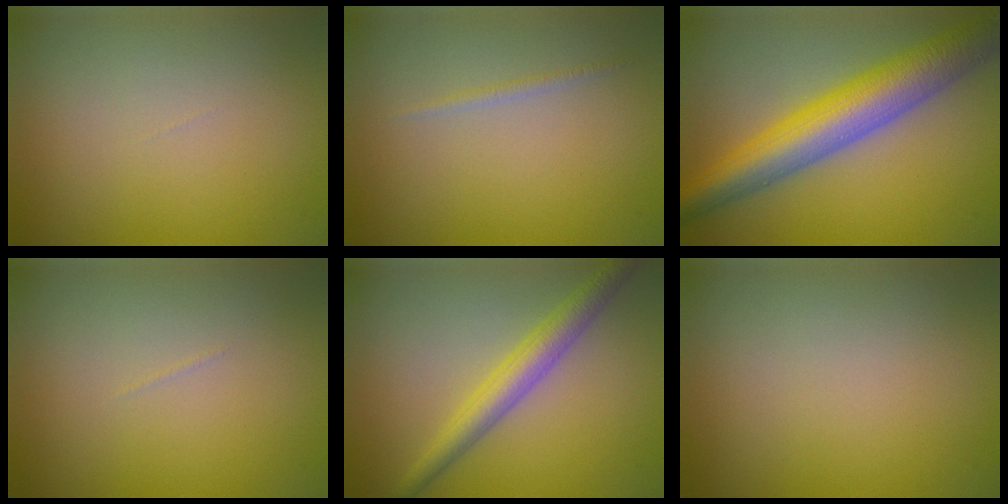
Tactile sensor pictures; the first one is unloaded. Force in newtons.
{"total": 0.6, "press": 0.6, "slide": 0.0}
{"total": 8.9, "press": 8.9, "slide": 0.1}
{"total": 0.0}
{"total": 3.7, "press": 3.7, "slide": 0.1}
{"total": 0.0}